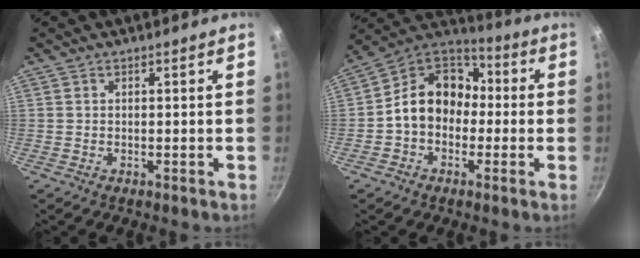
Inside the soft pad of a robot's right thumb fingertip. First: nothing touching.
{"total": 13.6, "force": [-1.1, 10.9, 8.1], "torque": [-0.091, 0.050, -0.042]}